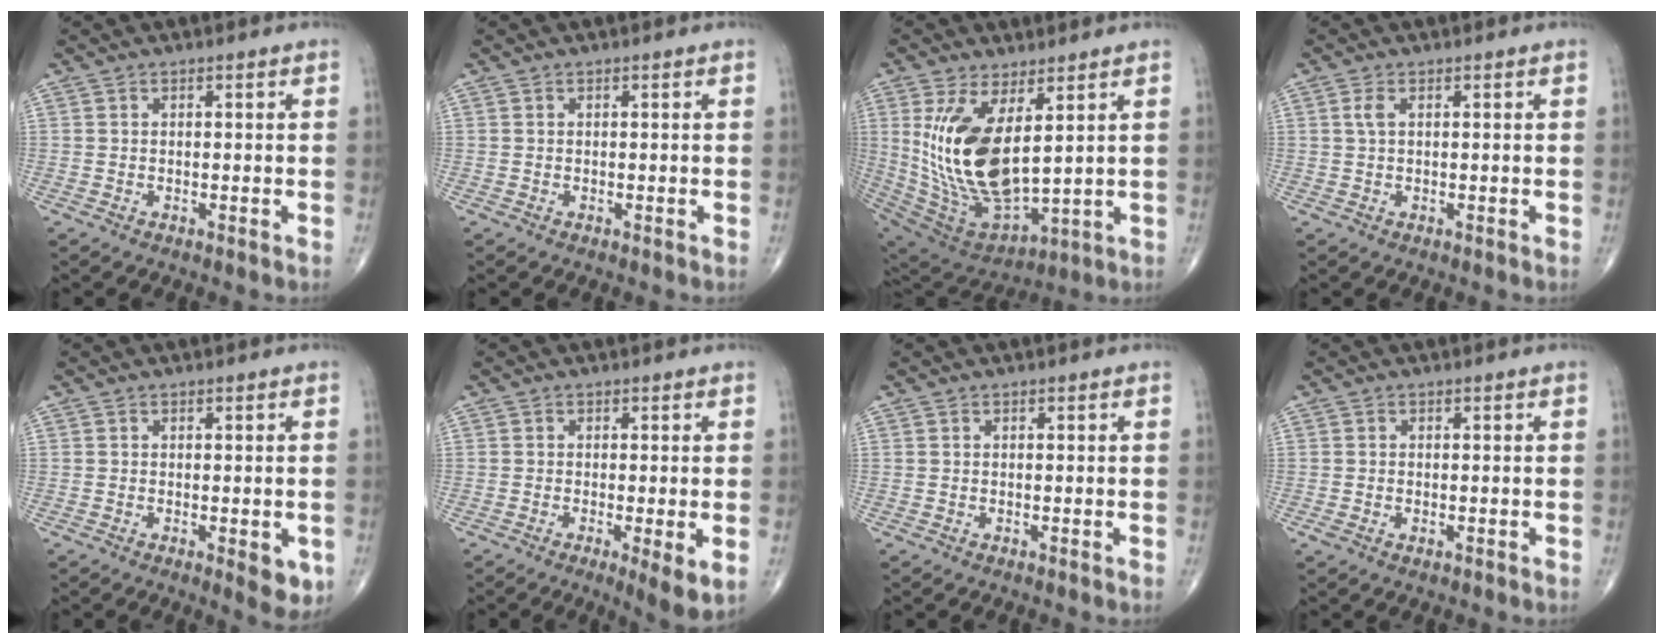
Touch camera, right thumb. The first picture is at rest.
{"total": 0.0}
{"total": 19.0, "force": [4.2, 8.8, 16.3], "torque": [-0.324, -0.036, 0.105]}
{"total": 1.7, "force": [0.5, 0.7, 1.4], "torque": [-0.038, 0.008, 0.012]}
{"total": 4.6, "force": [-1.4, 1.8, 4.0], "torque": [-0.037, -0.008, -0.015]}
{"total": 5.5, "force": [-1.4, 1.1, 5.2], "torque": [-0.088, -0.019, -0.025]}
{"total": 0.0}
{"total": 1.7, "force": [-0.6, 0.9, 1.3], "torque": [-0.029, 0.004, -0.008]}